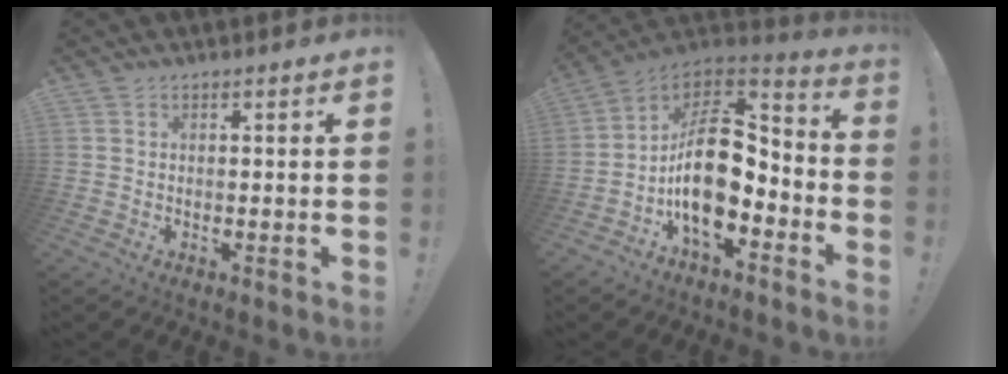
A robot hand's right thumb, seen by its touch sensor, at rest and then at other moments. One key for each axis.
{"total": 18.3, "fx": -1.7, "fy": 10.7, "fz": 14.7, "tx": -0.255, "ty": 0.011, "tz": -0.018}